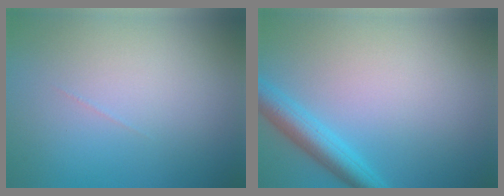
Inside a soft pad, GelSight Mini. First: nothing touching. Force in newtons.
{"total": 3.6, "press": 3.5, "slide": 0.2}